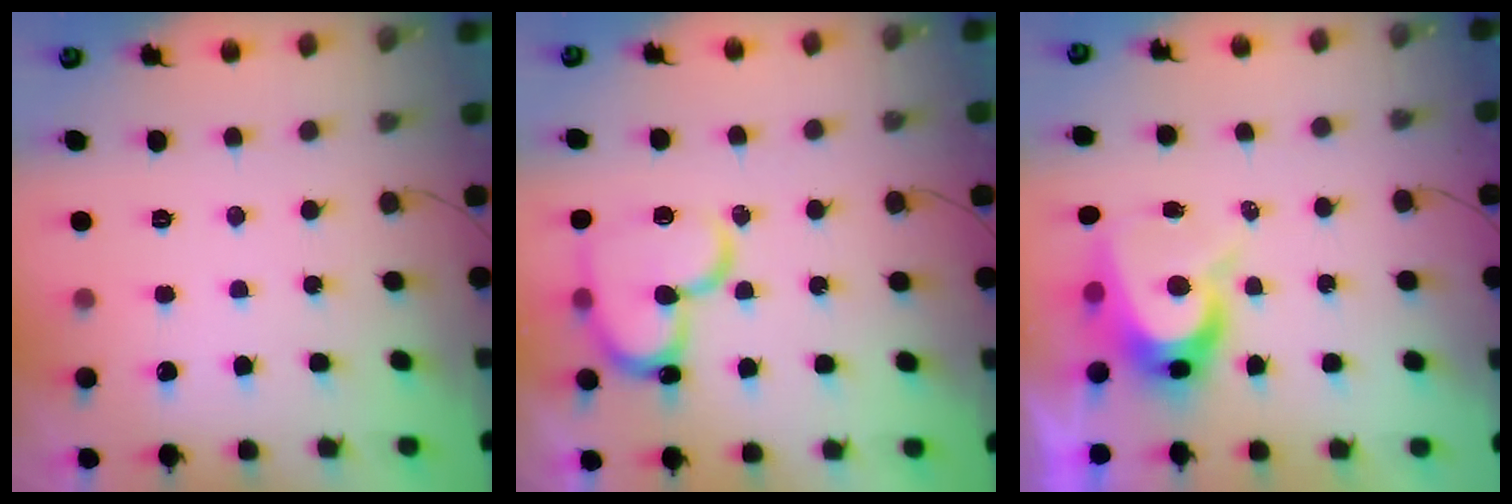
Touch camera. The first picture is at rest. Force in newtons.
{"total": 17.1, "press": 17.1, "slide": 1.4}
{"total": 8.4, "press": 8.3, "slide": 0.6}